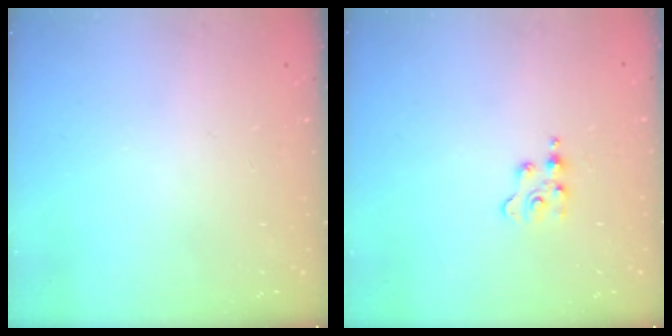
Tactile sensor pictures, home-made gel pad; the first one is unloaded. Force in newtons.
{"total": 2.5, "press": 2.4, "slide": 0.4}